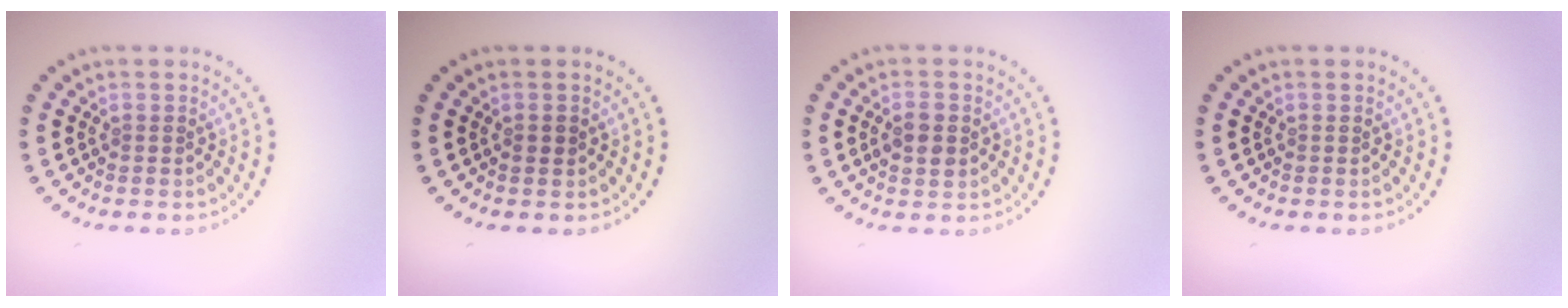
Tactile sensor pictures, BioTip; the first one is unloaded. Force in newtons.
{"total": 0.8, "press": 0.8, "slide": 0.3}
{"total": 2.3, "press": 2.3, "slide": 0.1}
{"total": 0.0}